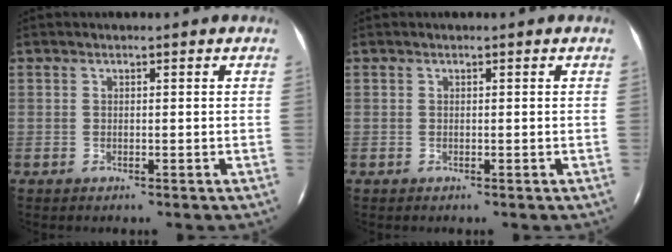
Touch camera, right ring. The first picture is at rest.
{"total": 0.0}